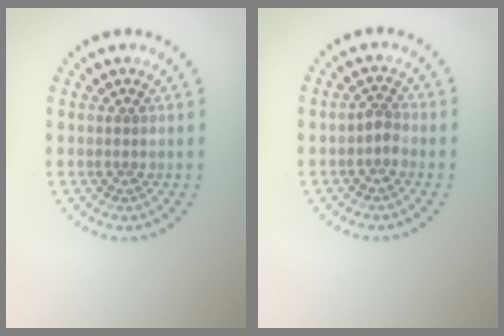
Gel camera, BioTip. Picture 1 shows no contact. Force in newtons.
{"total": 1.2, "press": 1.0, "slide": 0.6}